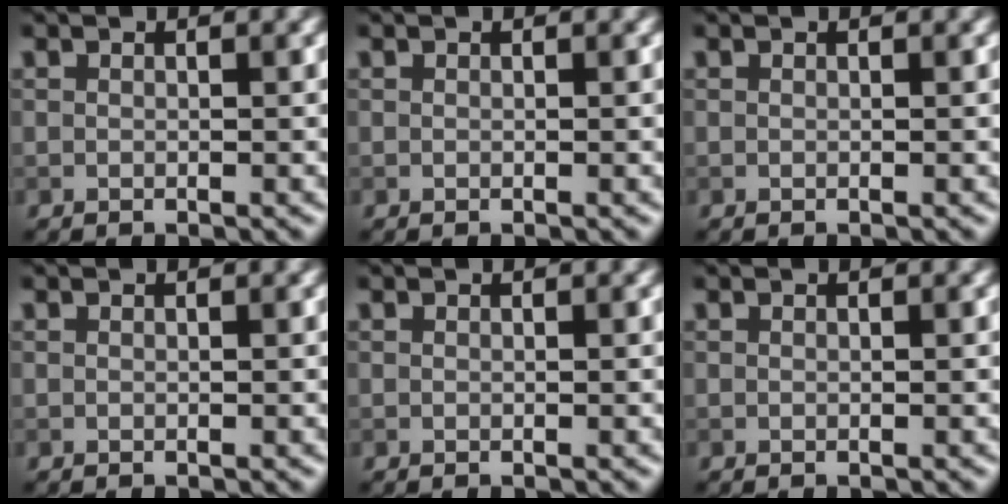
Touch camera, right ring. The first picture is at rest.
{"total": 0.0}
{"total": 0.0}
{"total": 0.0}
{"total": 0.0}
{"total": 0.0}